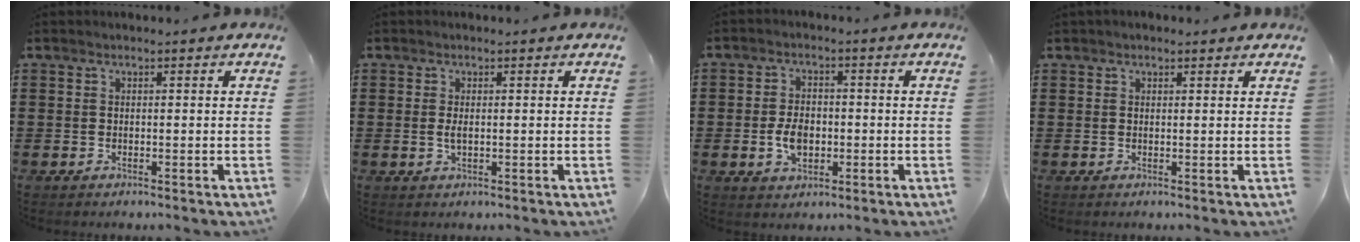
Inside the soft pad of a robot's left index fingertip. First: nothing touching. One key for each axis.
{"total": 1.6, "fx": 0.1, "fy": 0.6, "fz": 1.5, "tx": -0.037, "ty": -0.002, "tz": -0.002}
{"total": 4.9, "fx": -0.8, "fy": 3.1, "fz": 3.6, "tx": -0.075, "ty": -0.003, "tz": -0.020}
{"total": 0.9, "fx": 0.8, "fy": 0.4, "fz": 0.3, "tx": -0.008, "ty": 0.004, "tz": 0.015}